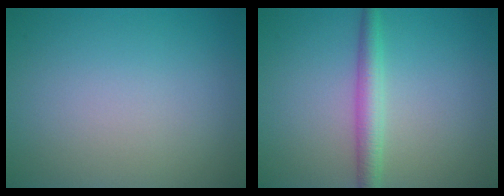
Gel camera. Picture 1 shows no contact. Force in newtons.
{"total": 2.9, "press": 2.9, "slide": 0.1}